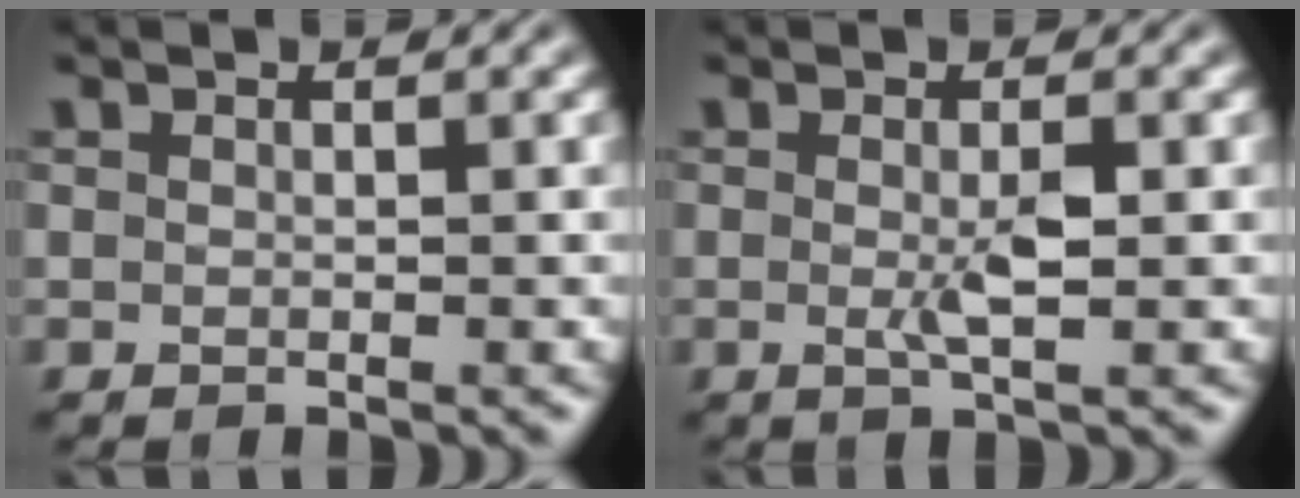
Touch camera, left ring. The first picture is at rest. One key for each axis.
{"total": 2.1, "fx": -0.5, "fy": 0.3, "fz": 2.0, "tx": -0.038, "ty": -0.004, "tz": -0.008}